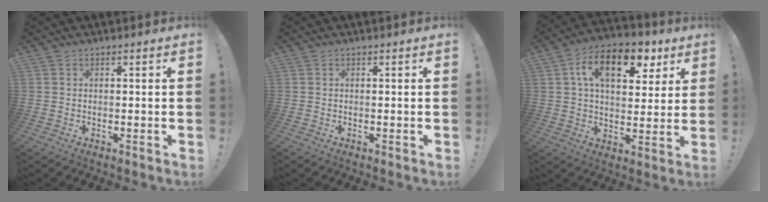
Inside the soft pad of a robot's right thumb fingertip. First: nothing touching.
{"total": 0.0}
{"total": 15.9, "force": [6.7, 8.9, 11.4], "torque": [-0.169, -0.021, 0.114]}